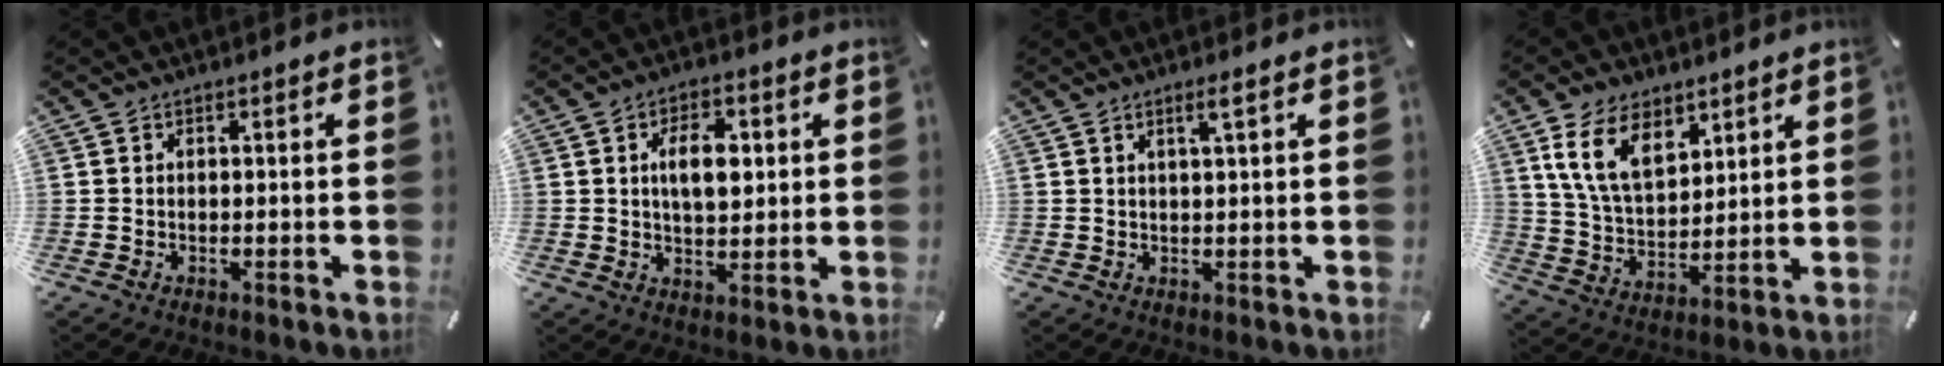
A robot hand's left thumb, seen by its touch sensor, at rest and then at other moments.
{"total": 7.9, "force": [1.5, 4.8, 6.1], "torque": [-0.101, 0.001, 0.017]}
{"total": 2.7, "force": [1.3, 0.1, 2.3], "torque": [-0.046, -0.001, 0.021]}
{"total": 12.2, "force": [6.9, 7.1, 7.1], "torque": [-0.166, -0.013, 0.130]}